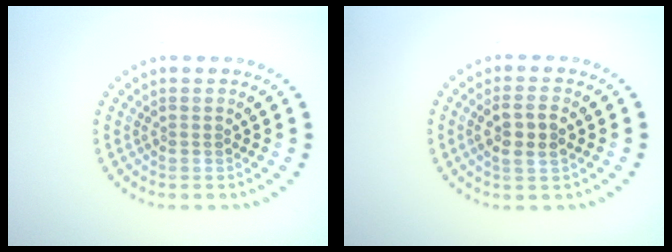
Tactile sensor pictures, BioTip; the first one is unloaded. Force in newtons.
{"total": 2.8, "press": 2.7, "slide": 0.8}